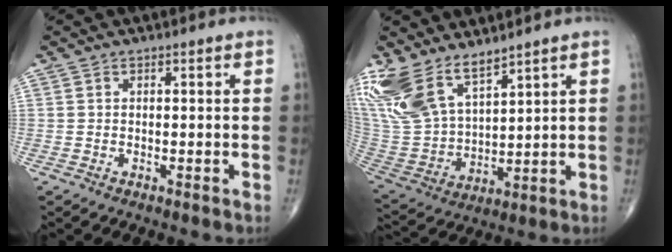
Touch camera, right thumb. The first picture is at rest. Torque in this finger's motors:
{"motor_torque": [0.05, 0.35, 1.39, 1.38, 0.13]}